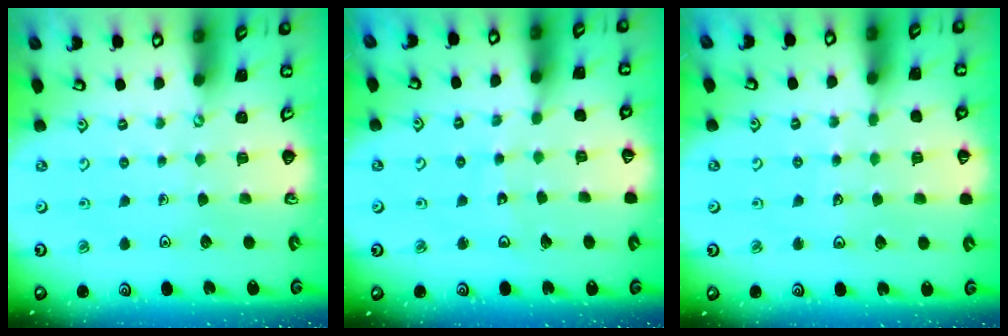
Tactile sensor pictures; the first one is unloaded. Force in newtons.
{"total": 7.1, "press": 7.0, "slide": 0.8}
{"total": 3.6, "press": 3.1, "slide": 1.7}